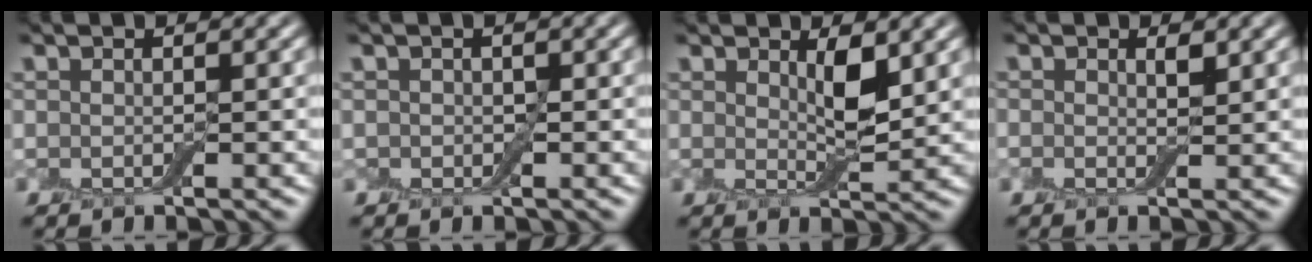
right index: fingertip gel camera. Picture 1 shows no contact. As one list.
[{"total": 0.8, "force": [-0.1, 0.8, 0.2], "torque": [-0.004, 0.000, -0.007]}, {"total": 1.8, "force": [1.1, 0.2, 1.4], "torque": [-0.025, -0.004, 0.020]}, {"total": 0.7, "force": [0.3, 0.4, 0.5], "torque": [-0.004, -0.002, 0.003]}]